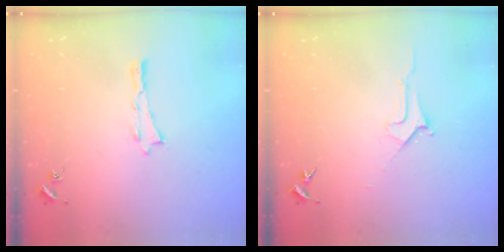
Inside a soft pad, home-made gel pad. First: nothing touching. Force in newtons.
{"total": 2.8, "press": 2.8, "slide": 0.4}